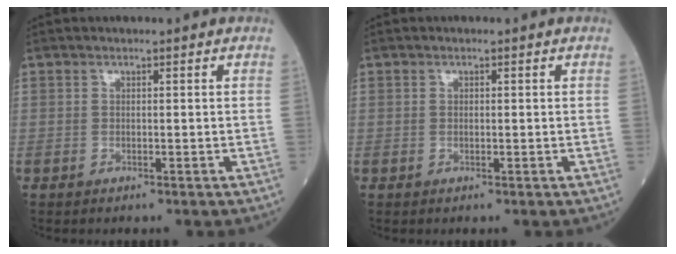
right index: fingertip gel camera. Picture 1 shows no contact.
{"total": 0.6, "force": [0.1, 0.3, 0.5], "torque": [-0.011, 0.000, 0.004]}